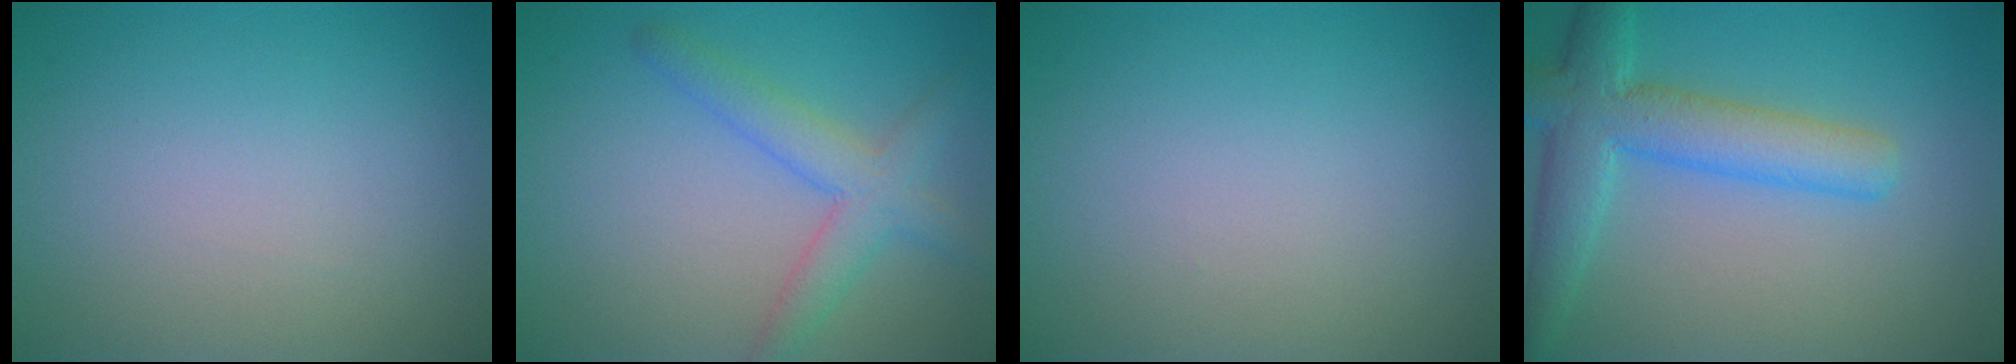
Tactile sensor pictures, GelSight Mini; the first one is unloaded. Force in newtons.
{"total": 3.6, "press": 3.6, "slide": 0.1}
{"total": 0.0}
{"total": 6.0, "press": 6.0, "slide": 0.2}